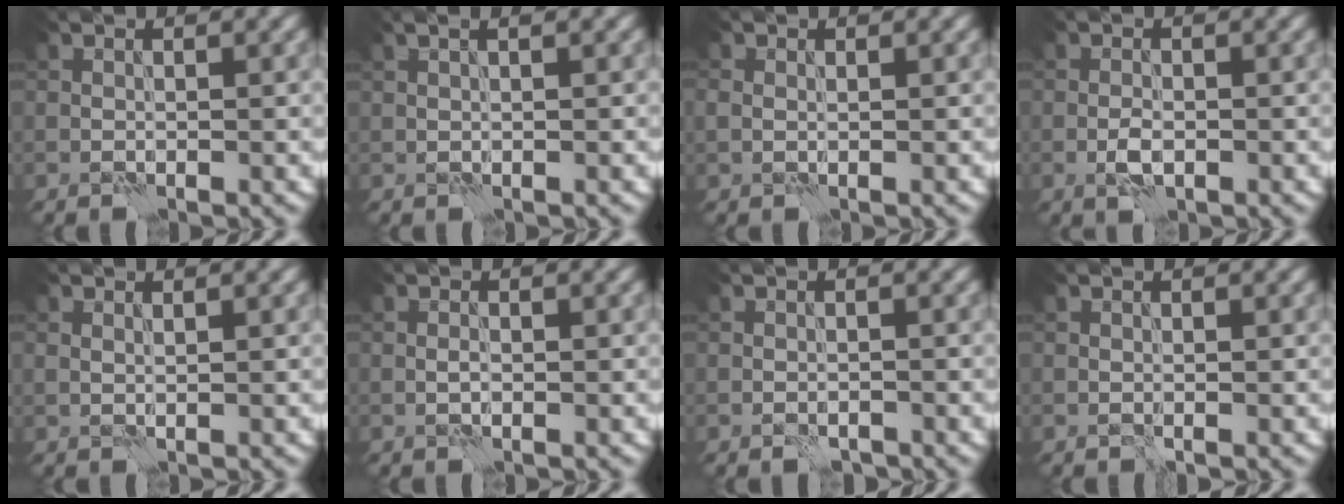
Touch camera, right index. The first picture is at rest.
{"total": 1.5, "force": [0.8, 0.4, 1.2], "torque": [-0.015, 0.001, 0.006]}
{"total": 1.3, "force": [0.0, 1.1, 0.7], "torque": [-0.014, -0.001, 0.001]}
{"total": 1.8, "force": [-0.6, 0.9, 1.5], "torque": [-0.027, 0.001, -0.016]}
{"total": 0.7, "force": [0.6, 0.0, 0.3], "torque": [-0.006, 0.000, 0.010]}
{"total": 0.8, "force": [-0.3, 0.3, 0.7], "torque": [-0.016, 0.003, -0.008]}
{"total": 1.1, "force": [-0.9, 0.4, 0.6], "torque": [-0.008, -0.001, -0.014]}
{"total": 0.0}